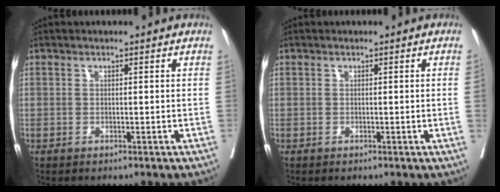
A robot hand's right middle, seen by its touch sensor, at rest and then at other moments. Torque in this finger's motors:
{"motor_torque": [1.00, -1.14, -0.55, -0.07]}